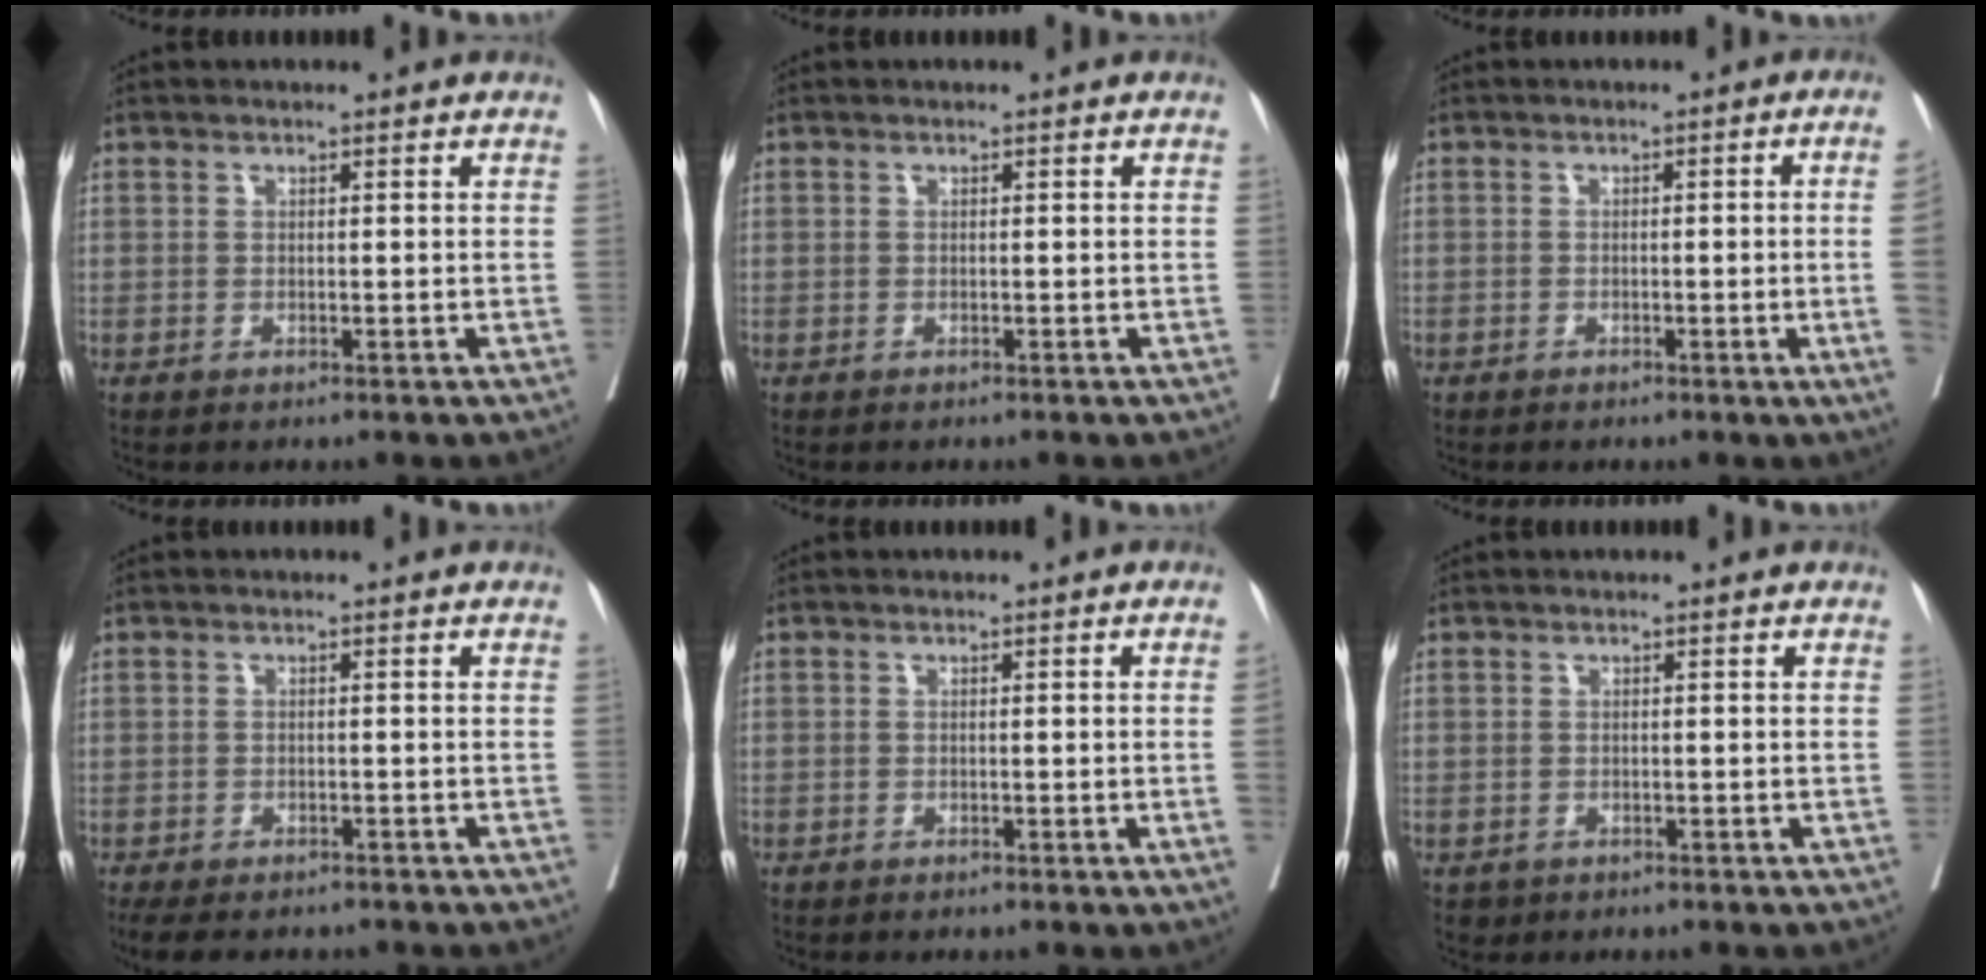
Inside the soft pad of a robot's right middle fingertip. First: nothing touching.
{"total": 0.6, "force": [-0.6, 0.1, 0.2], "torque": [-0.001, -0.001, -0.012]}
{"total": 4.4, "force": [-1.0, -1.0, 4.1], "torque": [-0.047, -0.001, -0.016]}
{"total": 8.6, "force": [-7.2, 3.1, 3.5], "torque": [-0.053, -0.009, -0.098]}
{"total": 0.9, "force": [-0.3, -0.2, 0.8], "torque": [-0.011, 0.001, -0.006]}
{"total": 1.3, "force": [-0.8, 1.1, 0.2], "torque": [-0.006, 0.001, -0.008]}